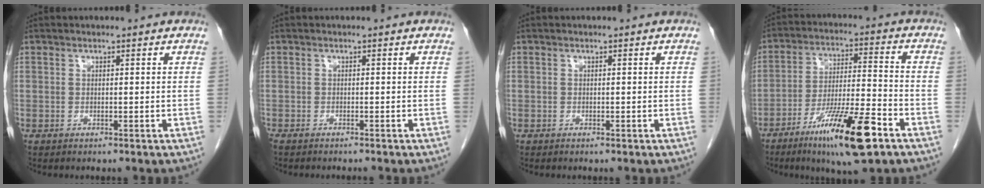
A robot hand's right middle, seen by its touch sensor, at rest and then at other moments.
{"total": 2.3, "force": [-2.1, 0.1, 1.0], "torque": [-0.017, -0.005, -0.030]}
{"total": 0.0}
{"total": 14.6, "force": [-8.3, 1.3, 11.9], "torque": [-0.213, -0.026, -0.140]}